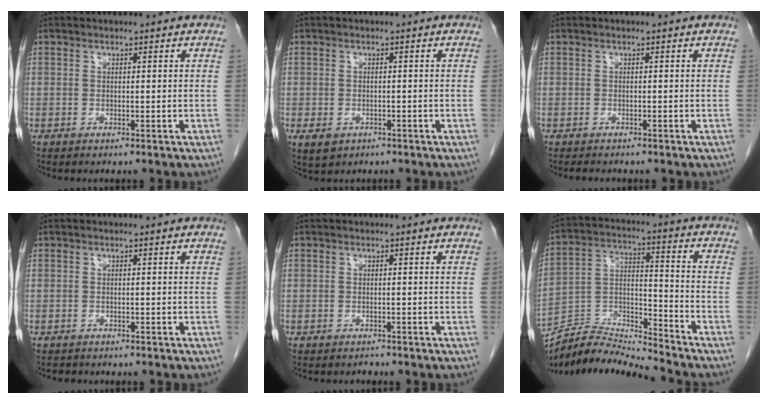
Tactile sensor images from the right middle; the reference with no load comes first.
{"total": 3.2, "force": [-1.7, 2.3, 1.4], "torque": [-0.024, -0.002, -0.017]}
{"total": 1.5, "force": [-1.3, 0.4, 0.5], "torque": [-0.012, -0.004, -0.015]}
{"total": 1.3, "force": [-1.1, 0.6, 0.2], "torque": [-0.011, -0.001, -0.015]}
{"total": 0.8, "force": [-0.6, 0.4, -0.3], "torque": [-0.004, -0.002, -0.014]}
{"total": 11.1, "force": [-11.0, -1.4, 0.1], "torque": [-0.003, 0.041, -0.206]}